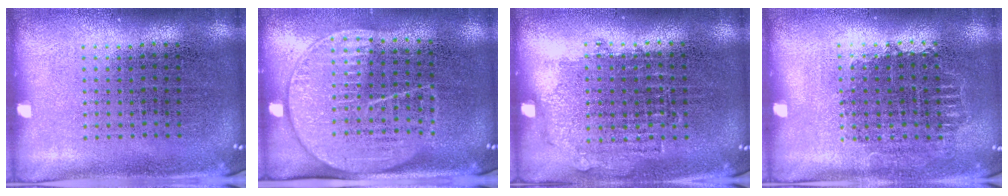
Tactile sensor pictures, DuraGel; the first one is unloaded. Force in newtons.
{"total": 1.8, "press": 1.5, "slide": 1.0}
{"total": 0.9, "press": 0.8, "slide": 0.4}
{"total": 0.8, "press": 0.7, "slide": 0.3}